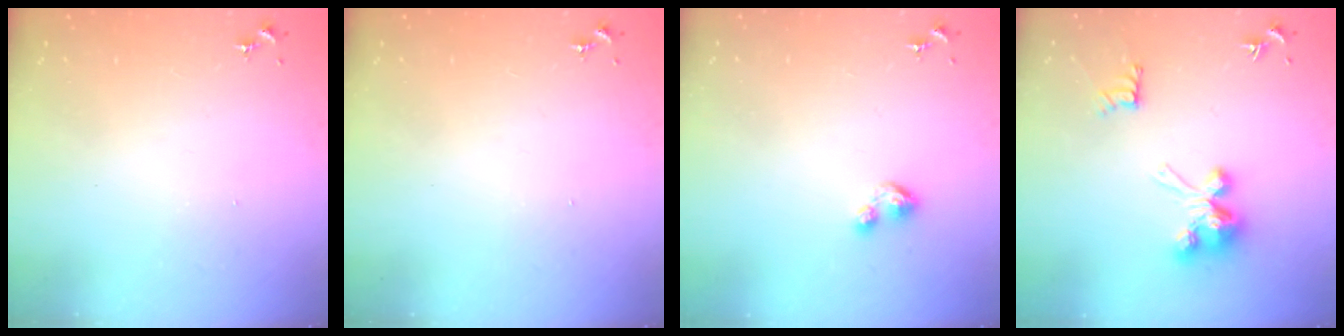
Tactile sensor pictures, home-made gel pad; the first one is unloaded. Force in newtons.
{"total": 0.0}
{"total": 5.2, "press": 5.2, "slide": 0.5}
{"total": 9.9, "press": 9.9, "slide": 0.4}